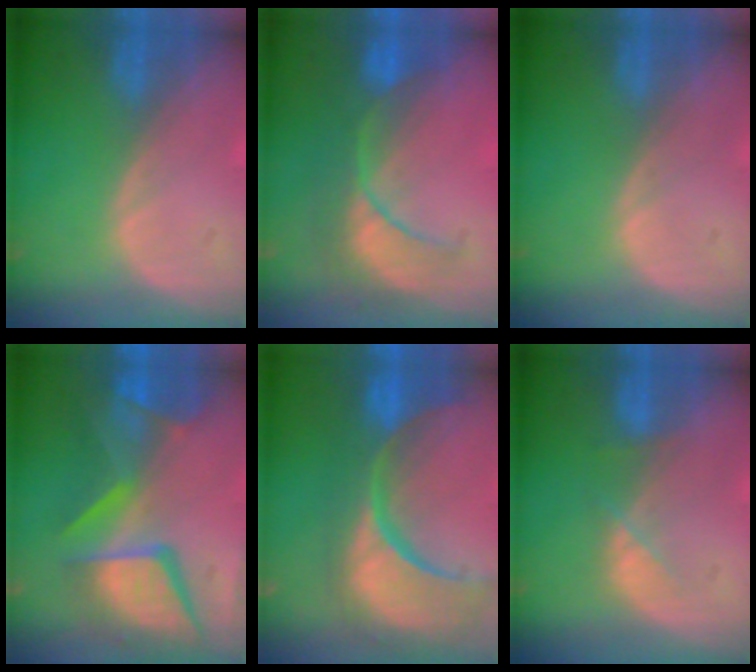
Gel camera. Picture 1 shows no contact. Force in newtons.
{"total": 8.4, "press": 8.2, "slide": 1.9}
{"total": 0.0}
{"total": 12.9, "press": 10.6, "slide": 7.3}
{"total": 15.5, "press": 12.2, "slide": 9.6}
{"total": 2.4, "press": 2.3, "slide": 0.5}